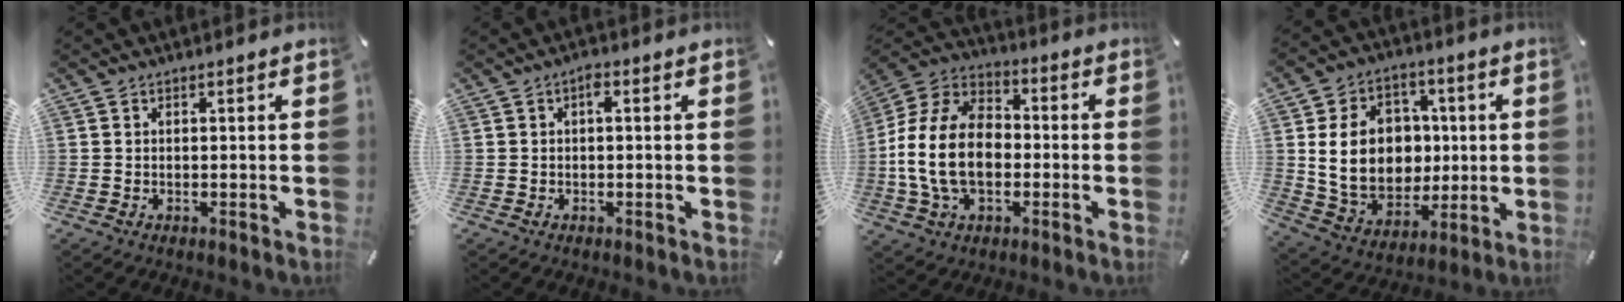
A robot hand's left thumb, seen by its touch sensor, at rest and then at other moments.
{"total": 1.8, "force": [0.1, 0.7, 1.7], "torque": [-0.035, 0.008, -0.001]}
{"total": 16.6, "force": [-3.1, 11.8, 11.2], "torque": [-0.262, 0.027, -0.061]}
{"total": 16.7, "force": [1.6, 14.1, 8.9], "torque": [-0.159, 0.008, 0.042]}